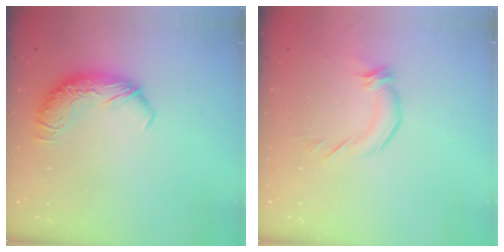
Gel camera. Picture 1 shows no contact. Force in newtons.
{"total": 2.7, "press": 1.7, "slide": 2.1}